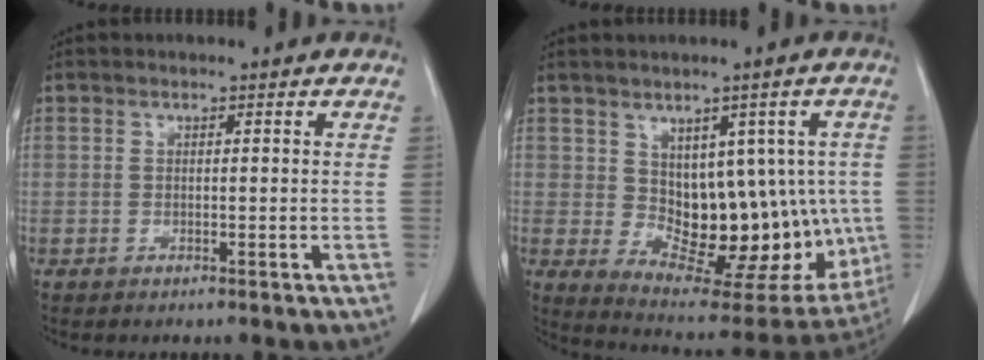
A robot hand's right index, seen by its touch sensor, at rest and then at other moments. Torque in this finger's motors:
{"motor_torque": [0.46, 0.21, 0.27, 0.11]}